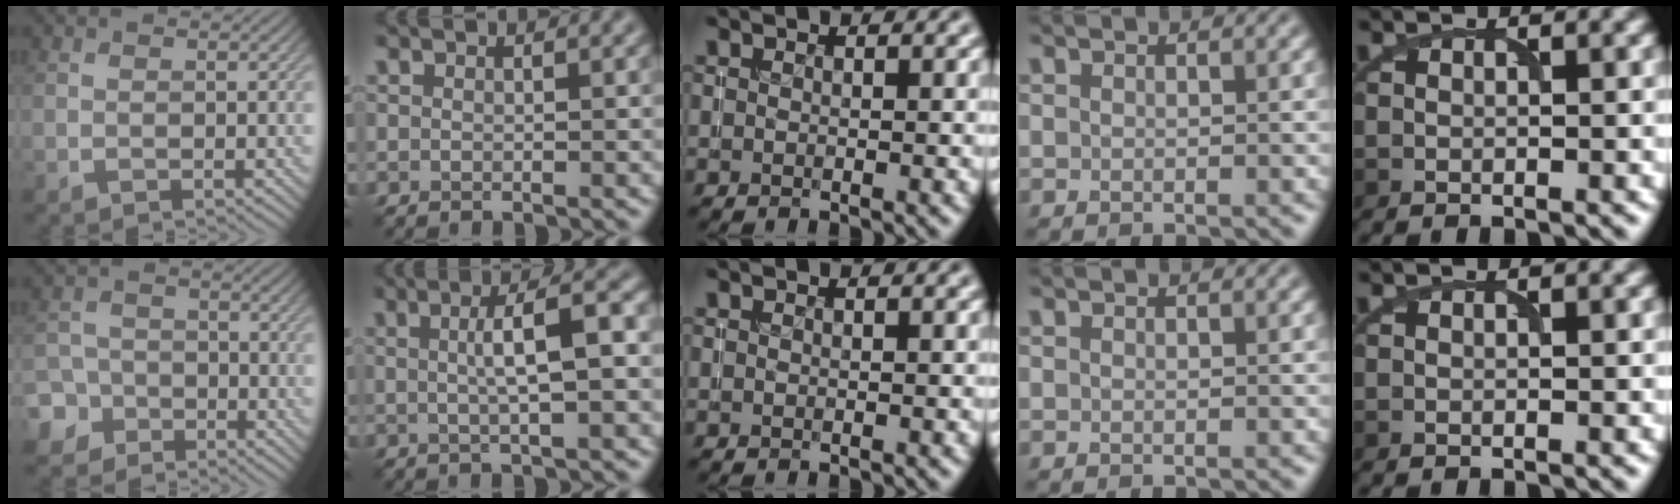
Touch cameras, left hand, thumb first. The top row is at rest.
{"thumb": {"total": 5.7, "force": [-3.6, 4.3, 1.1], "torque": [-0.015, -0.009, -0.082]}, "index": {"total": 5.5, "force": [0.6, 1.2, 5.4], "torque": [-0.076, 0.016, 0.006]}}